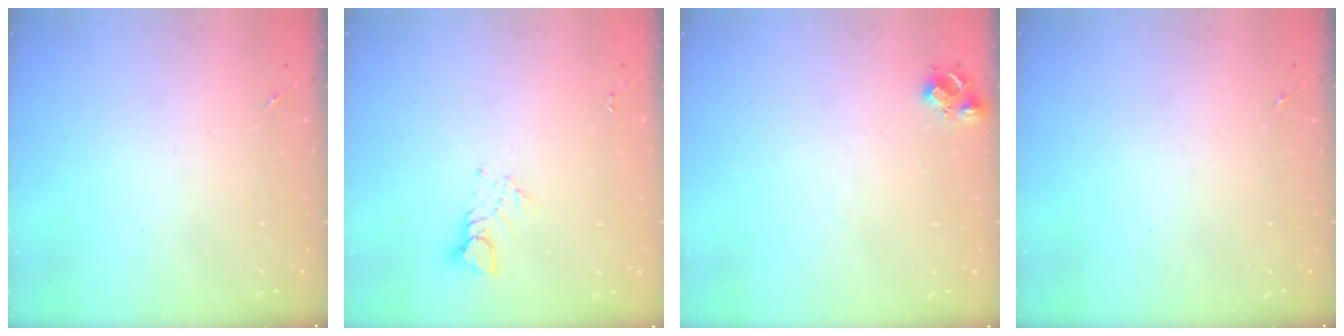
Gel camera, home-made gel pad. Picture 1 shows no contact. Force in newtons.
{"total": 3.8, "press": 3.7, "slide": 0.3}
{"total": 7.3, "press": 7.2, "slide": 0.8}
{"total": 0.0}